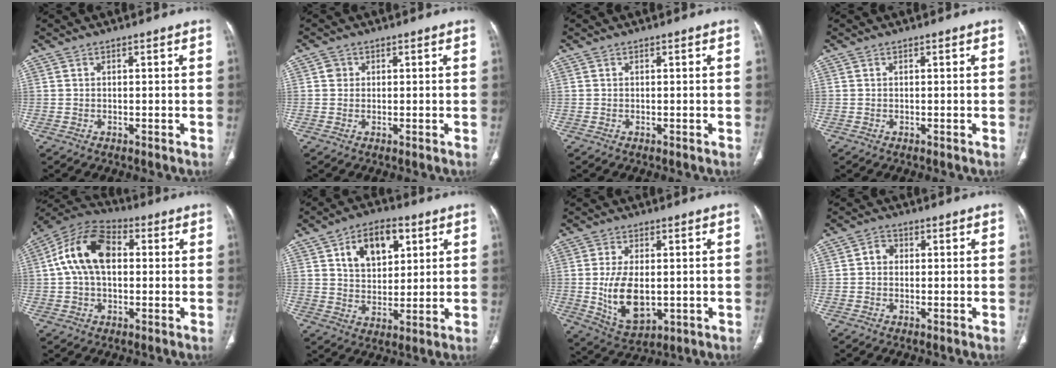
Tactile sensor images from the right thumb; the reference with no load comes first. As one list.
[{"total": 1.5, "force": [0.3, 1.4, 0.4], "torque": [0.002, 0.001, 0.003]}, {"total": 0.0}, {"total": 0.0}, {"total": 13.9, "force": [1.9, 8.8, 10.6], "torque": [-0.194, 0.031, 0.024]}, {"total": 11.8, "force": [4.8, 7.4, 7.8], "torque": [-0.089, -0.010, 0.080]}, {"total": 11.1, "force": [-0.8, 6.2, 9.1], "torque": [-0.159, -0.014, 0.003]}, {"total": 2.4, "force": [0.0, 2.0, 1.2], "torque": [-0.009, 0.010, -0.005]}]